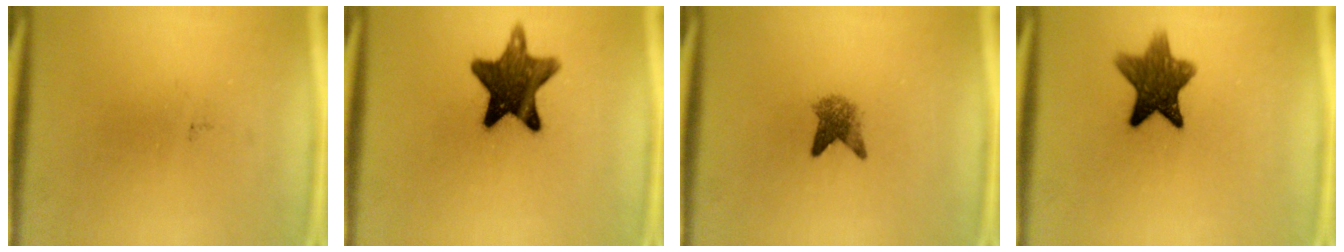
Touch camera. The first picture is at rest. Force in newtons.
{"total": 13.3}
{"total": 3.2}
{"total": 9.7}